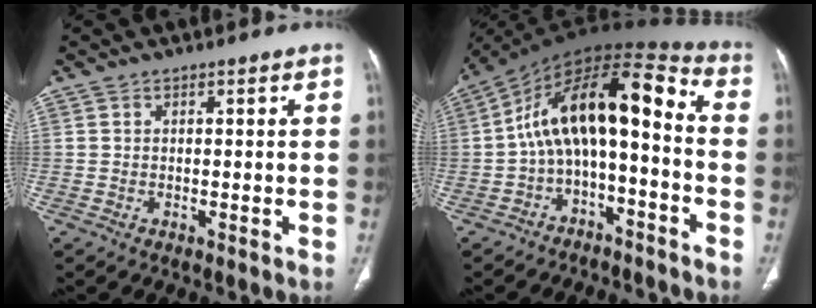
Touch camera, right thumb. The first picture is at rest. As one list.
[{"total": 16.1, "force": [-2.6, 7.4, 14.1], "torque": [-0.221, 0.105, -0.047]}]